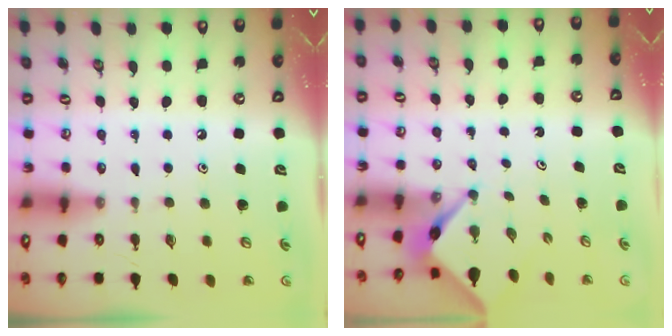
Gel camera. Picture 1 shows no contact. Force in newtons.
{"total": 3.3, "press": 3.3, "slide": 0.3}